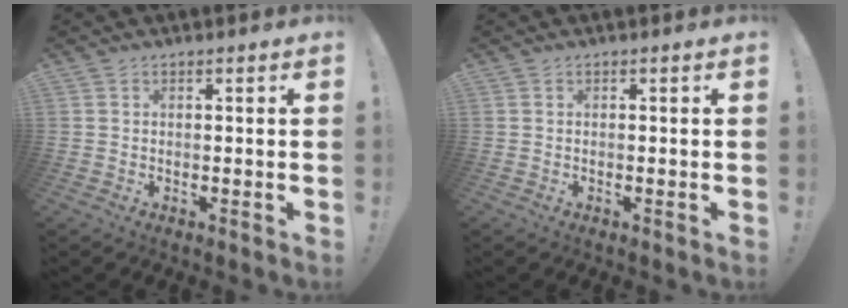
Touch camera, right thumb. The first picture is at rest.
{"total": 0.0}